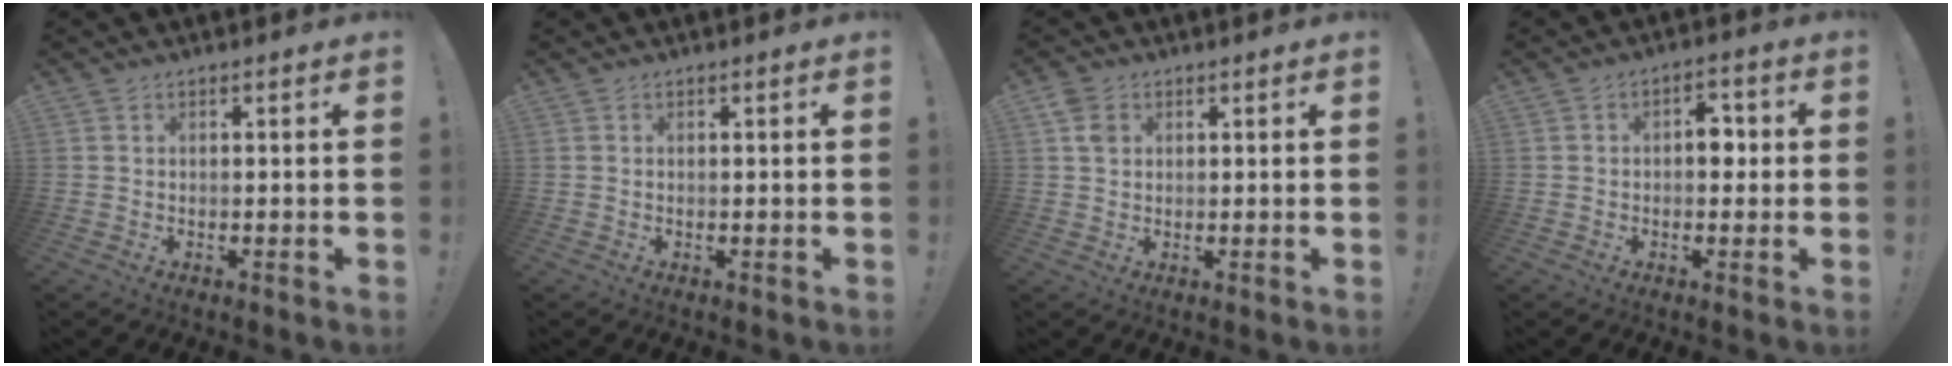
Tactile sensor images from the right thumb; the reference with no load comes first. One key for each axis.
{"total": 0.0}
{"total": 3.9, "fx": 1.5, "fy": 2.9, "fz": 2.1, "tx": -0.029, "ty": 0.002, "tz": 0.028}
{"total": 5.7, "fx": 0.1, "fy": 4.1, "fz": 3.9, "tx": -0.045, "ty": 0.005, "tz": -0.004}